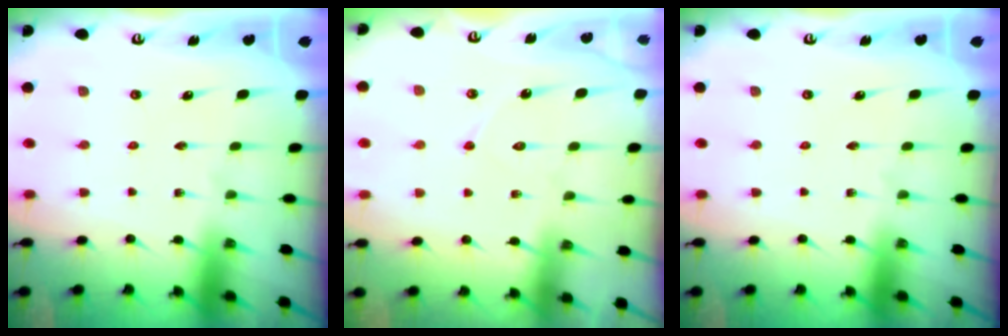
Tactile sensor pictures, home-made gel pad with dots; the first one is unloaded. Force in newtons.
{"total": 6.5, "press": 6.5, "slide": 0.6}
{"total": 0.0}